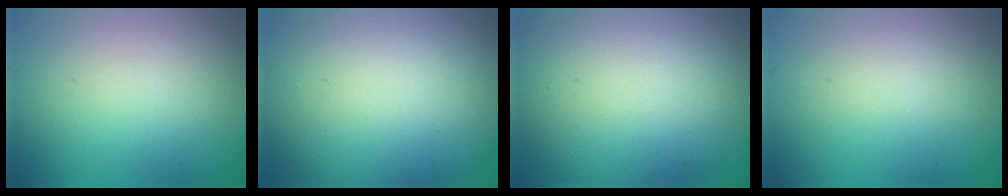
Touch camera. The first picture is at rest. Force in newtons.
{"total": 13.3, "press": 13.2, "slide": 0.8}
{"total": 13.1, "press": 13.1, "slide": 0.7}
{"total": 0.7, "press": 0.7, "slide": 0.0}